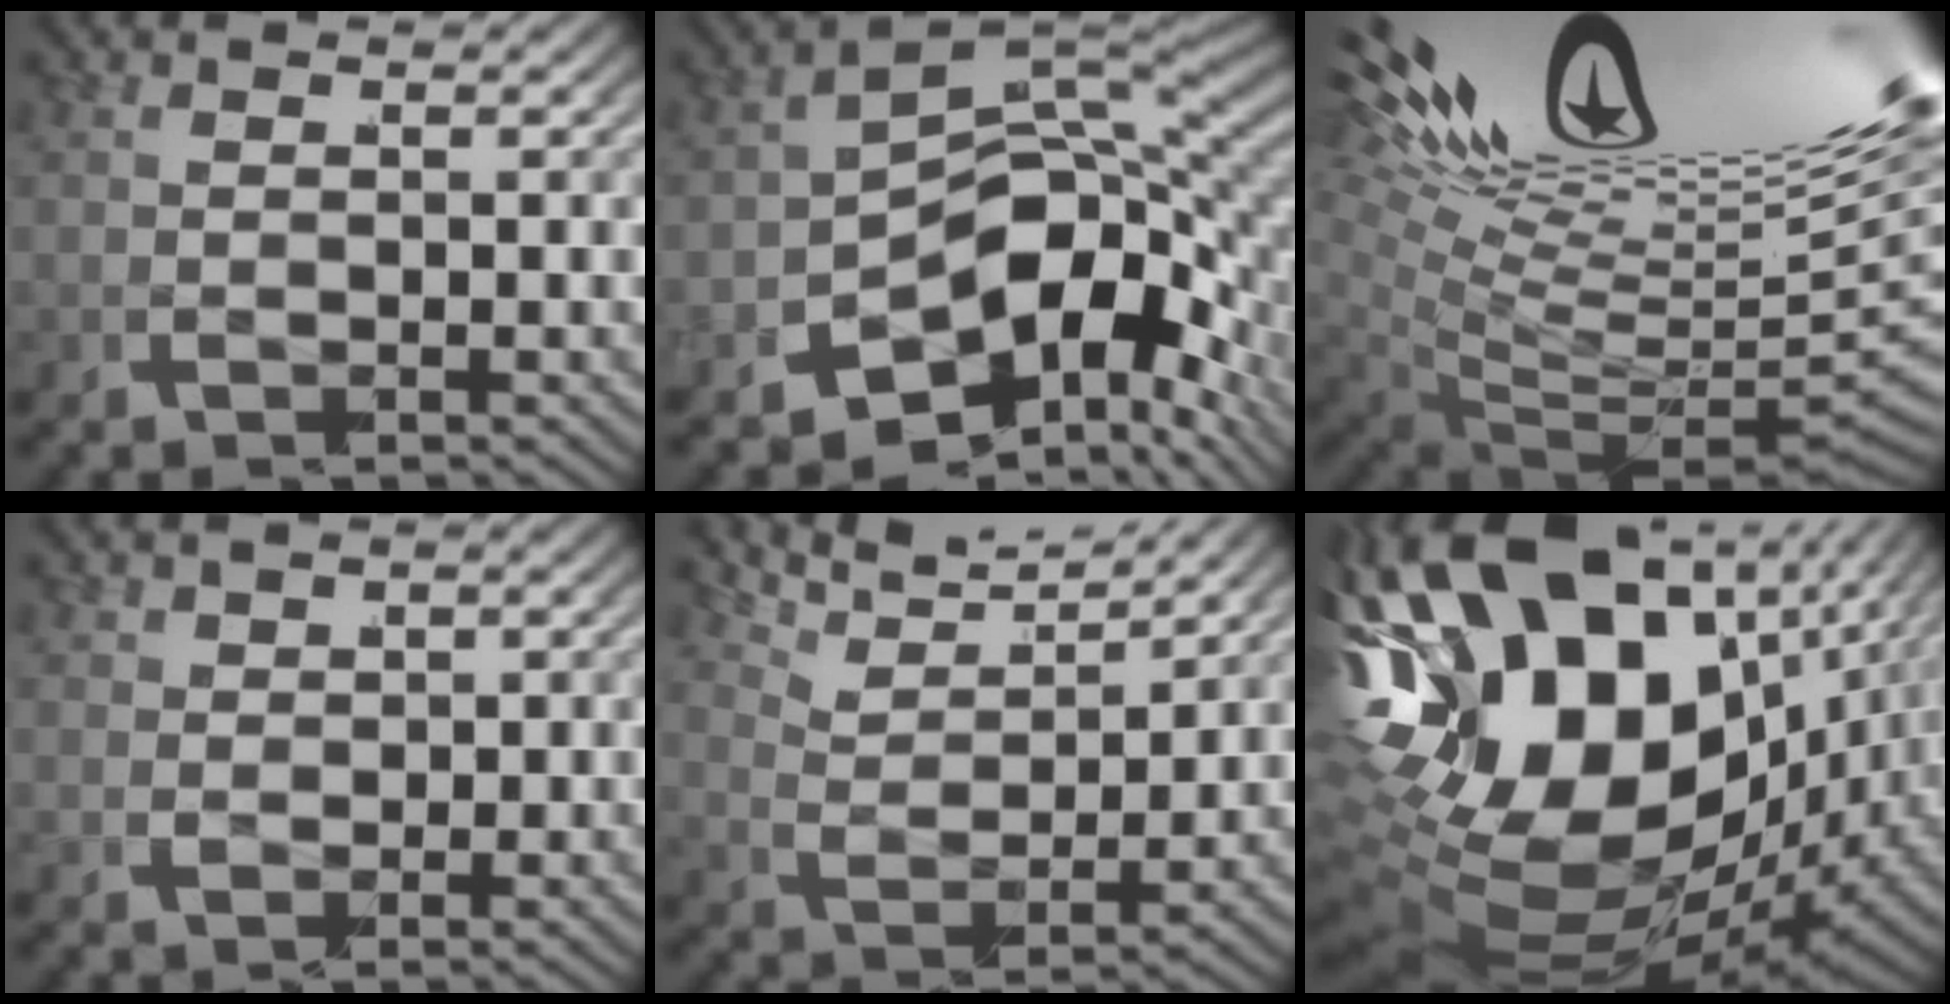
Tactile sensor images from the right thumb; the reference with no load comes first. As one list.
[{"total": 13.9, "force": [-5.6, 8.3, 9.6], "torque": [-0.148, -0.039, -0.082]}, {"total": 15.2, "force": [1.0, 9.0, 12.3], "torque": [-0.198, -0.025, 0.027]}, {"total": 1.1, "force": [0.4, -0.3, -1.0], "torque": [0.021, 0.008, 0.011]}, {"total": 4.0, "force": [3.3, 1.3, 1.7], "torque": [-0.048, 0.008, 0.052]}, {"total": 23.6, "force": [-1.6, 16.3, 16.9], "torque": [-0.361, -0.047, -0.013]}]